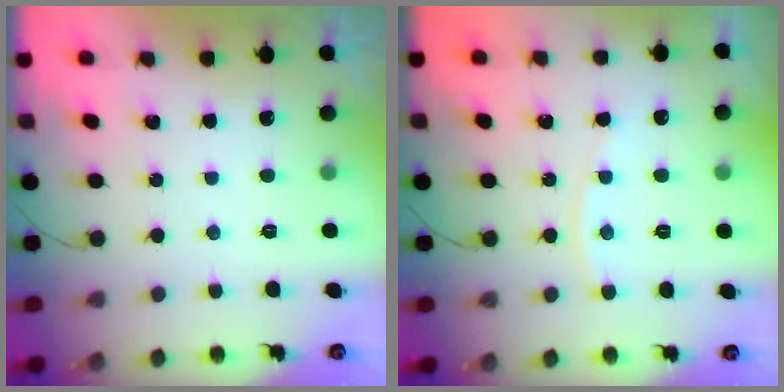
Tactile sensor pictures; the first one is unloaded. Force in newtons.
{"total": 3.1, "press": 3.0, "slide": 0.4}